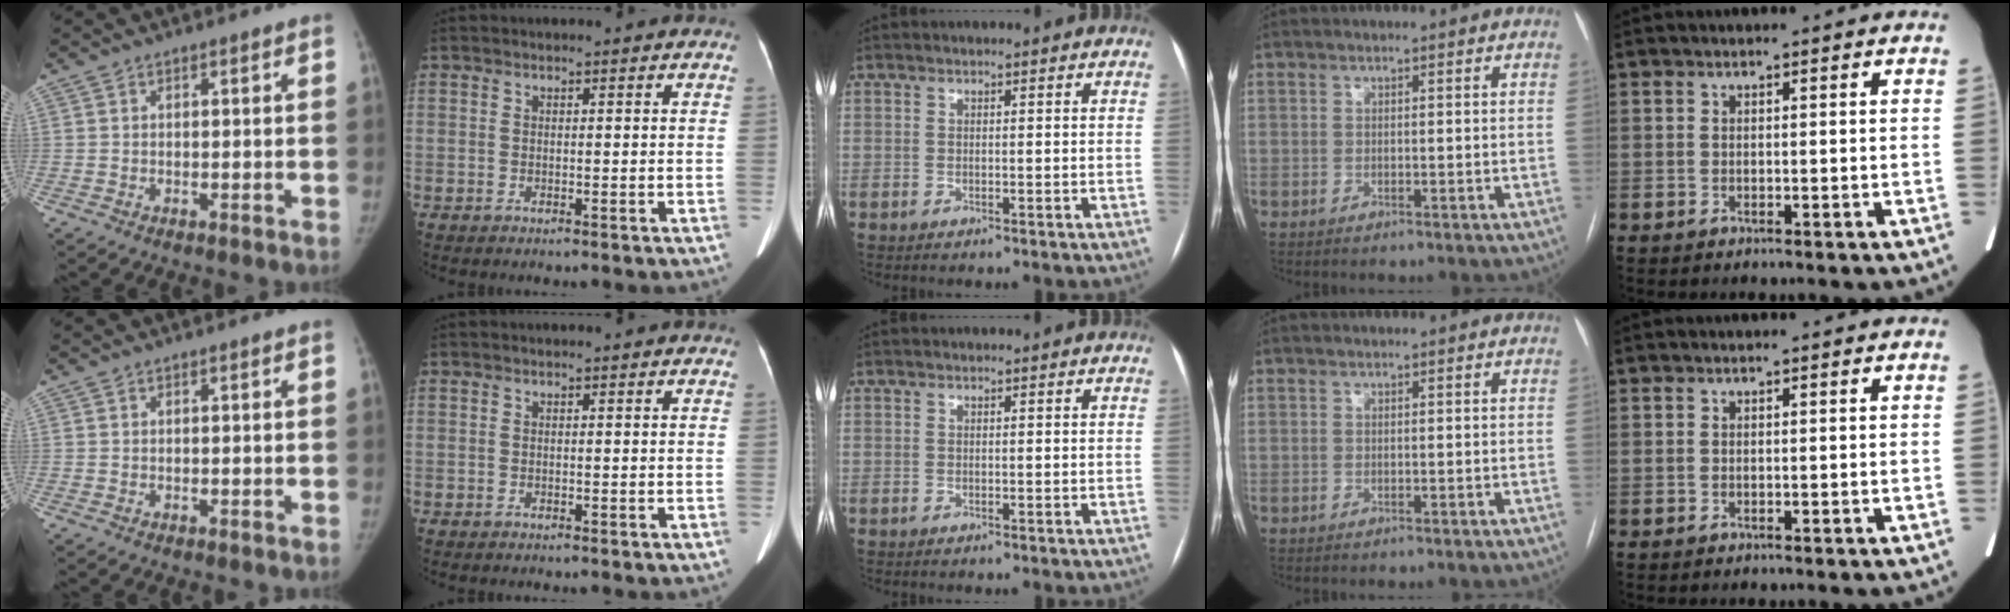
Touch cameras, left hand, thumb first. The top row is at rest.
{}